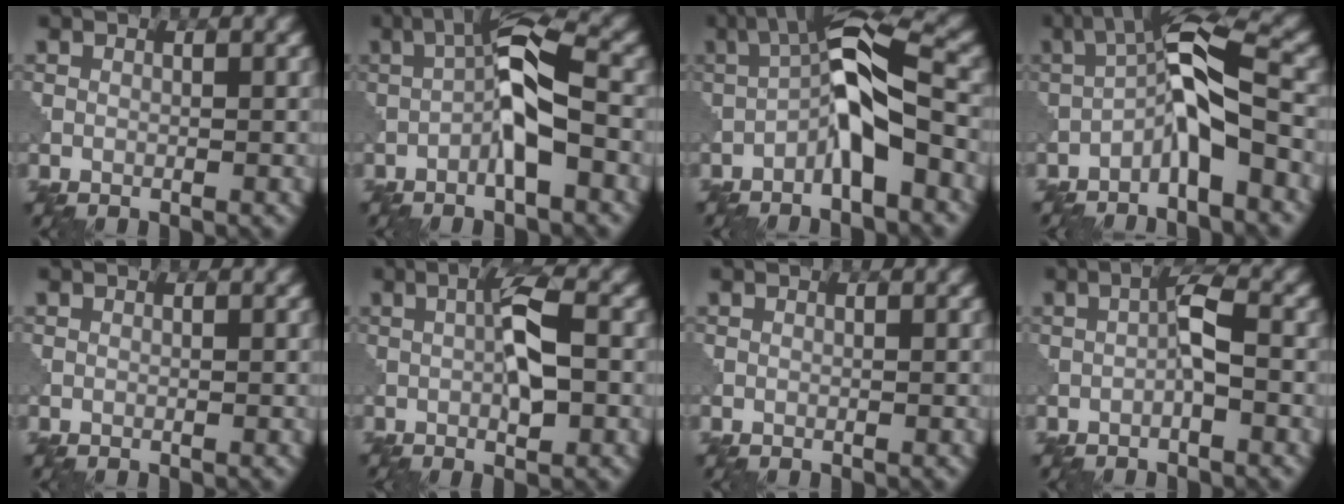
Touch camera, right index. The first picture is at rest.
{"total": 5.8, "force": [-1.4, 1.4, 5.4], "torque": [-0.094, 0.018, -0.037]}
{"total": 7.0, "force": [-2.1, 1.8, 6.4], "torque": [-0.108, 0.025, -0.051]}
{"total": 6.4, "force": [-2.5, 1.4, 5.7], "torque": [-0.100, 0.024, -0.060]}
{"total": 0.0}
{"total": 4.2, "force": [0.0, 0.9, 4.1], "torque": [-0.074, 0.005, -0.001]}
{"total": 0.0}
{"total": 2.3, "force": [-0.6, 0.4, 2.2], "torque": [-0.043, 0.011, -0.013]}